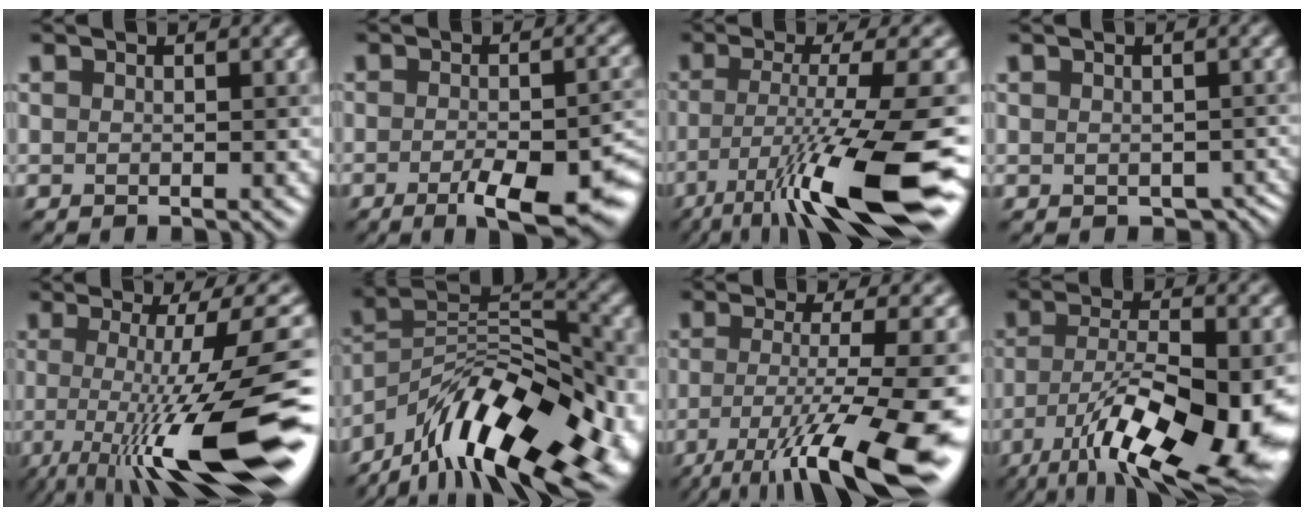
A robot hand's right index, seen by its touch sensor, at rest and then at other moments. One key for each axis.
{"total": 8.2, "fx": -3.7, "fy": 2.3, "fz": 6.9, "tx": -0.101, "ty": -0.010, "tz": -0.049}
{"total": 12.8, "fx": -6.1, "fy": 2.0, "fz": 11.1, "tx": -0.188, "ty": -0.015, "tz": -0.102}
{"total": 2.8, "fx": -1.2, "fy": 1.9, "fz": 1.7, "tx": -0.020, "ty": -0.019, "tz": -0.007}
{"total": 14.7, "fx": -3.9, "fy": 3.1, "fz": 13.8, "tx": -0.201, "ty": -0.005, "tz": -0.062}
{"total": 16.6, "fx": -9.7, "fy": 7.2, "fz": 11.5, "tx": -0.197, "ty": 0.021, "tz": -0.169}
{"total": 14.0, "fx": -7.0, "fy": 2.7, "fz": 11.8, "tx": -0.201, "ty": -0.025, "tz": -0.112}
{"total": 14.6, "fx": -6.8, "fy": 5.1, "fz": 11.8, "tx": -0.203, "ty": -0.019, "tz": -0.106}